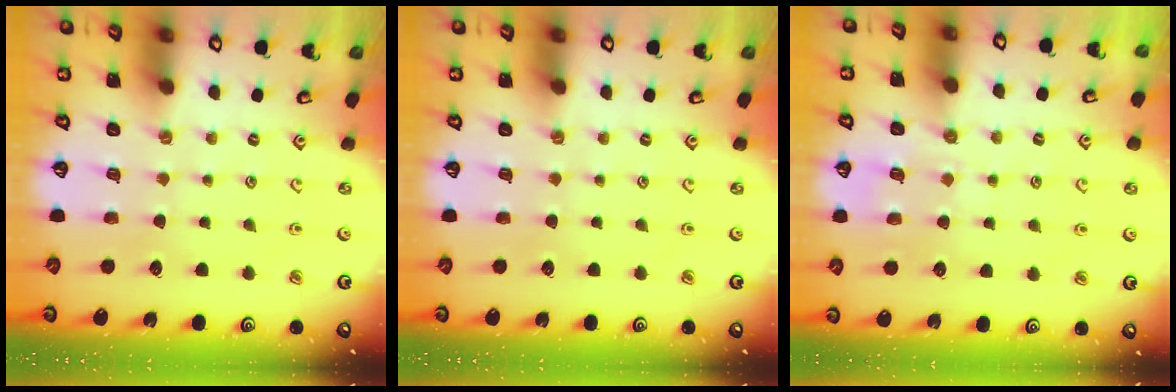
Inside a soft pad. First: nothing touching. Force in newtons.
{"total": 0.0}
{"total": 5.6, "press": 5.5, "slide": 0.9}